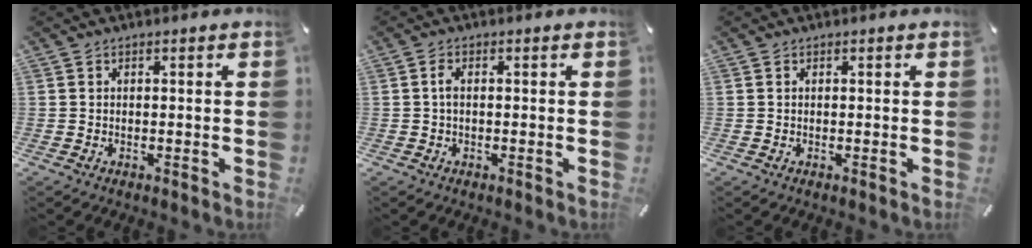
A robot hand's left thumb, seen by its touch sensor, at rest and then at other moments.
{"total": 1.7, "force": [-0.1, 0.6, 1.6], "torque": [-0.031, 0.001, -0.002]}
{"total": 0.0}